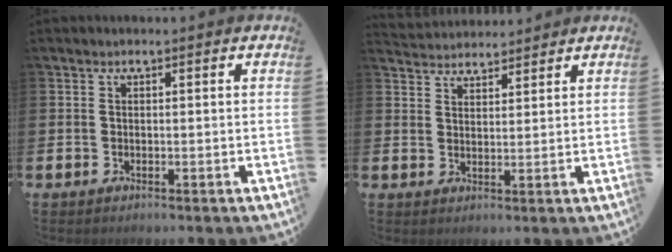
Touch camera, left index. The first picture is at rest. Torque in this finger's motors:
{"motor_torque": [0.14, -1.96, 0.09, 0.00]}